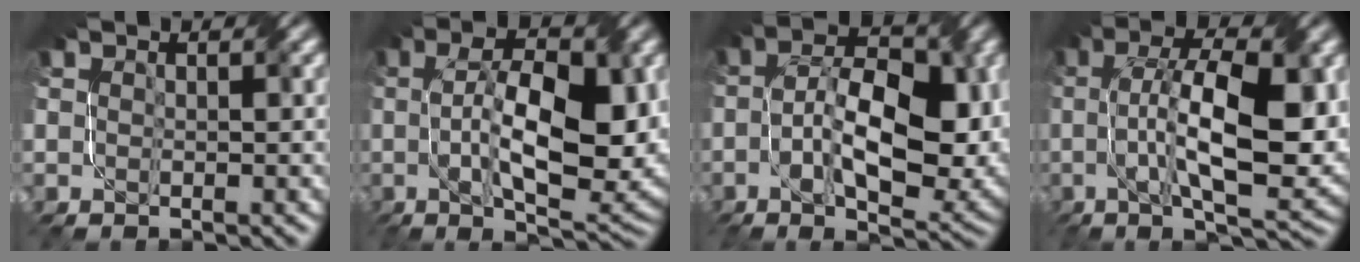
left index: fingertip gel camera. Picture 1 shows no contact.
{"total": 11.8, "force": [0.1, 4.8, 10.8], "torque": [-0.172, -0.001, 0.013]}
{"total": 11.8, "force": [-1.2, 5.6, 10.3], "torque": [-0.168, -0.001, -0.013]}
{"total": 12.4, "force": [0.5, 4.1, 11.7], "torque": [-0.188, 0.005, 0.013]}